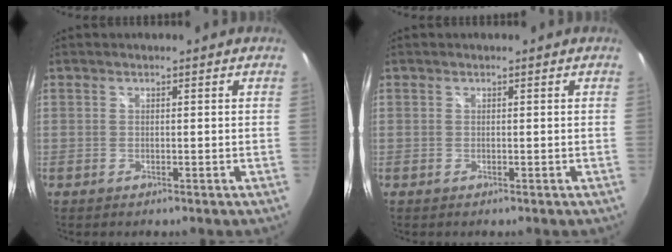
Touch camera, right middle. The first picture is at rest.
{"total": 0.0}